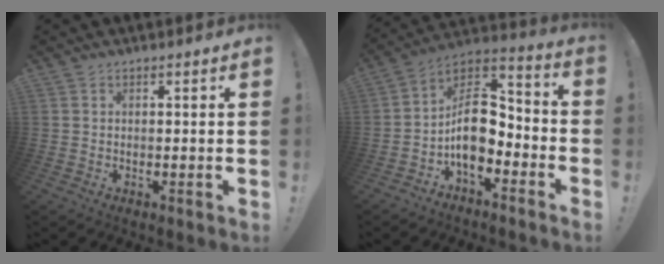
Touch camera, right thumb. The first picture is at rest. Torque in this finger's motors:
{"motor_torque": [2.56, 1.59, 1.80, -0.96, 0.53]}